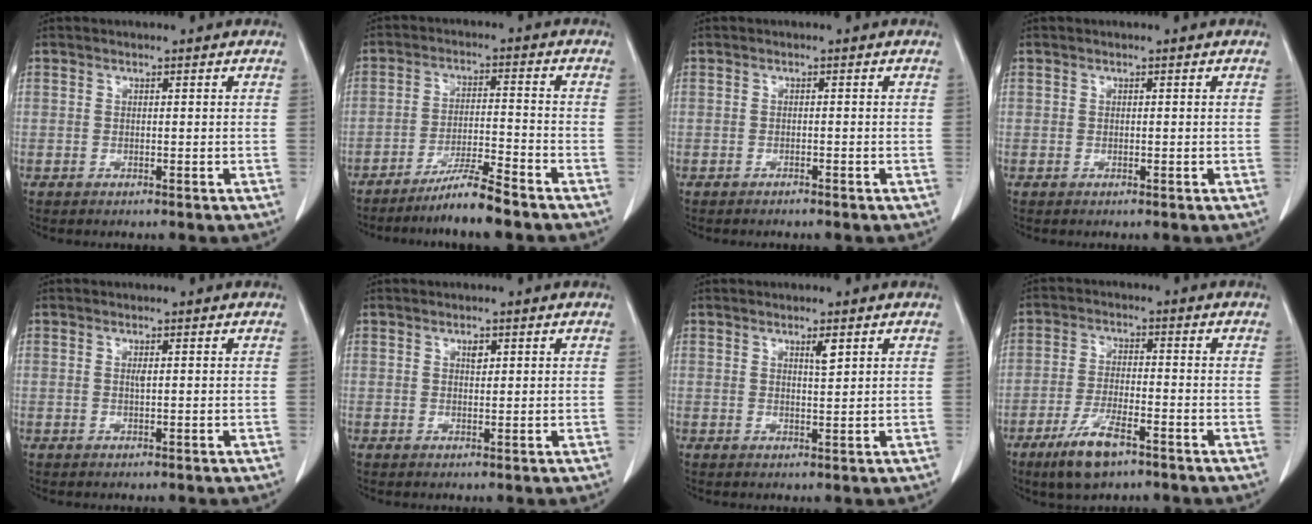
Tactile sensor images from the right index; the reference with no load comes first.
{"total": 6.8, "force": [-5.6, -0.6, 3.8], "torque": [-0.068, -0.021, -0.105]}
{"total": 0.7, "force": [-0.7, 0.0, 0.2], "torque": [-0.014, -0.003, -0.010]}
{"total": 0.0}
{"total": 0.6, "force": [0.2, 0.0, 0.5], "torque": [-0.015, -0.002, 0.003]}
{"total": 1.2, "force": [0.6, 0.6, 0.9], "torque": [-0.013, -0.002, 0.009]}
{"total": 1.8, "force": [1.1, 0.2, 1.5], "torque": [-0.029, -0.003, 0.019]}
{"total": 7.7, "force": [-5.0, 1.8, 5.6], "torque": [-0.117, -0.013, -0.087]}